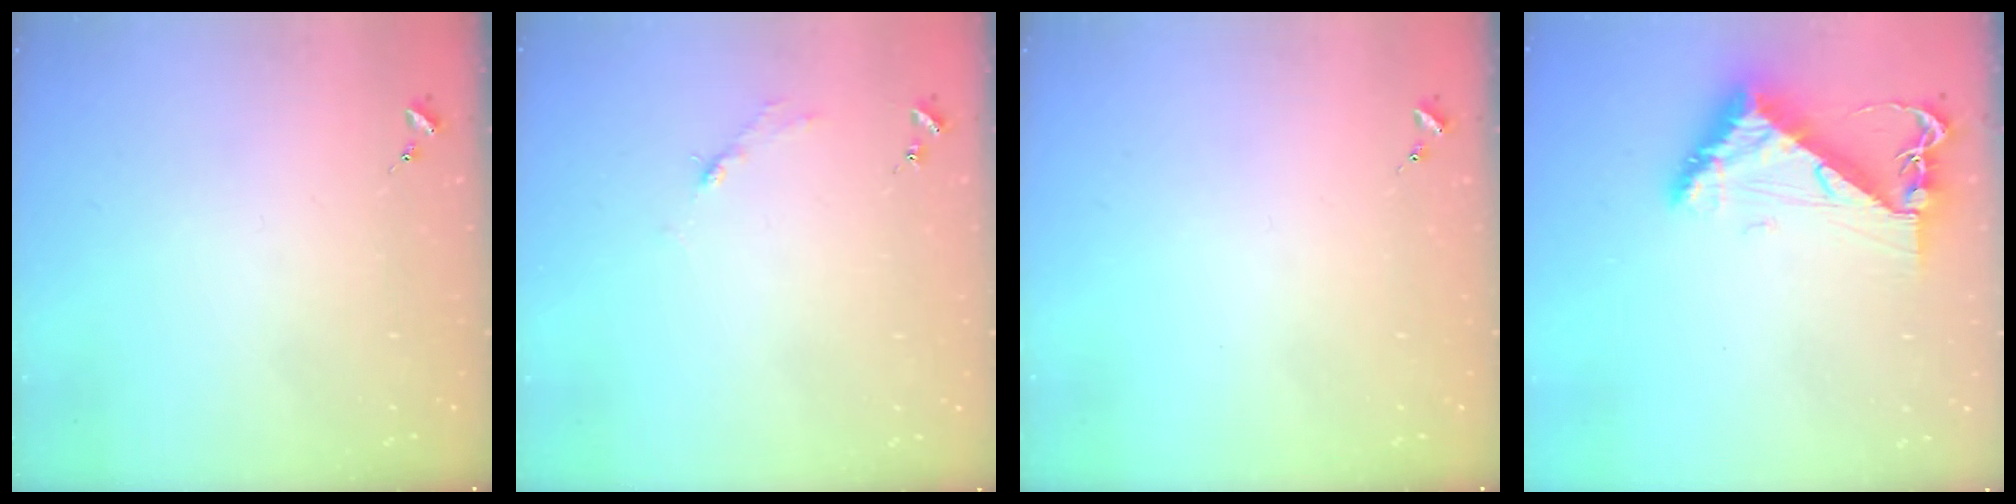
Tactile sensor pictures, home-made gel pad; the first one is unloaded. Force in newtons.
{"total": 2.7, "press": 2.7, "slide": 0.4}
{"total": 0.0}
{"total": 8.3, "press": 8.2, "slide": 1.0}